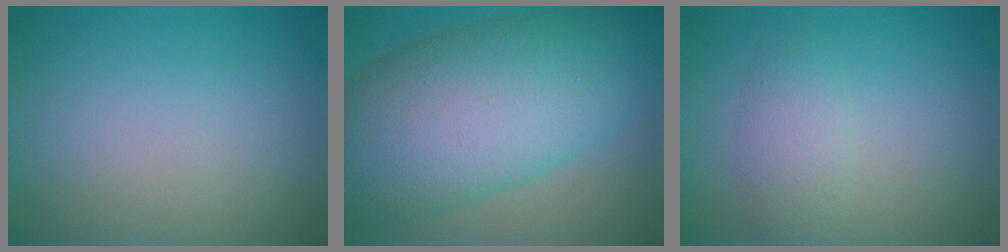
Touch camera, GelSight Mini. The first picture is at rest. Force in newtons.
{"total": 14.0, "press": 14.0, "slide": 0.1}
{"total": 2.5, "press": 2.5, "slide": 0.1}